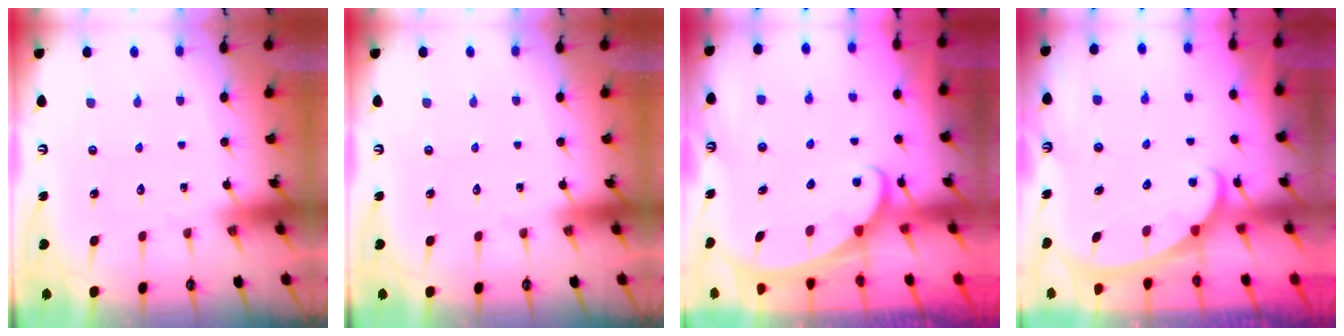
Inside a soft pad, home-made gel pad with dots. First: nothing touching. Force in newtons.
{"total": 0.0}
{"total": 2.2, "press": 2.2, "slide": 0.3}
{"total": 2.5, "press": 2.5, "slide": 0.4}